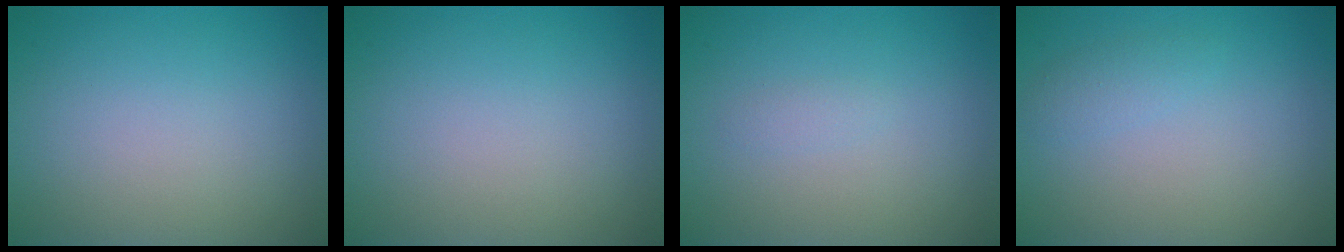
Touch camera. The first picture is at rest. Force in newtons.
{"total": 0.0}
{"total": 0.6, "press": 0.6, "slide": 0.1}
{"total": 1.1, "press": 1.1, "slide": 0.0}